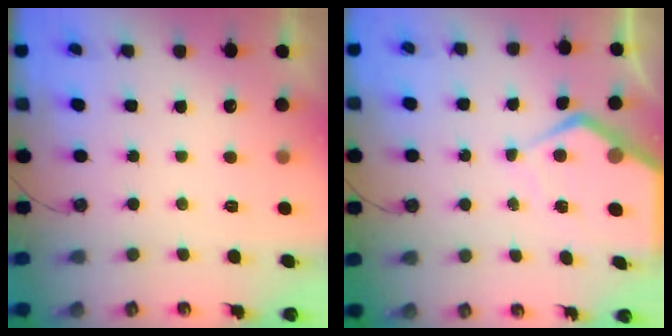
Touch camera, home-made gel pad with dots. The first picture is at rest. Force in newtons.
{"total": 7.1, "press": 7.1, "slide": 0.5}